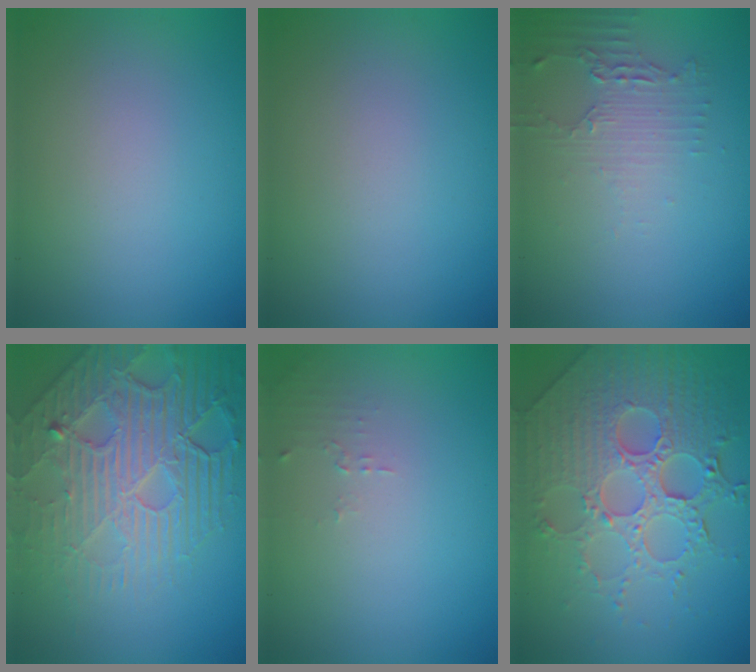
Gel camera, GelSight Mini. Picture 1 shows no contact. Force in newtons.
{"total": 0.0}
{"total": 2.1, "press": 1.6, "slide": 1.4}
{"total": 7.2, "press": 5.5, "slide": 4.6}
{"total": 0.9, "press": 0.9, "slide": 0.3}
{"total": 8.1, "press": 6.0, "slide": 5.5}